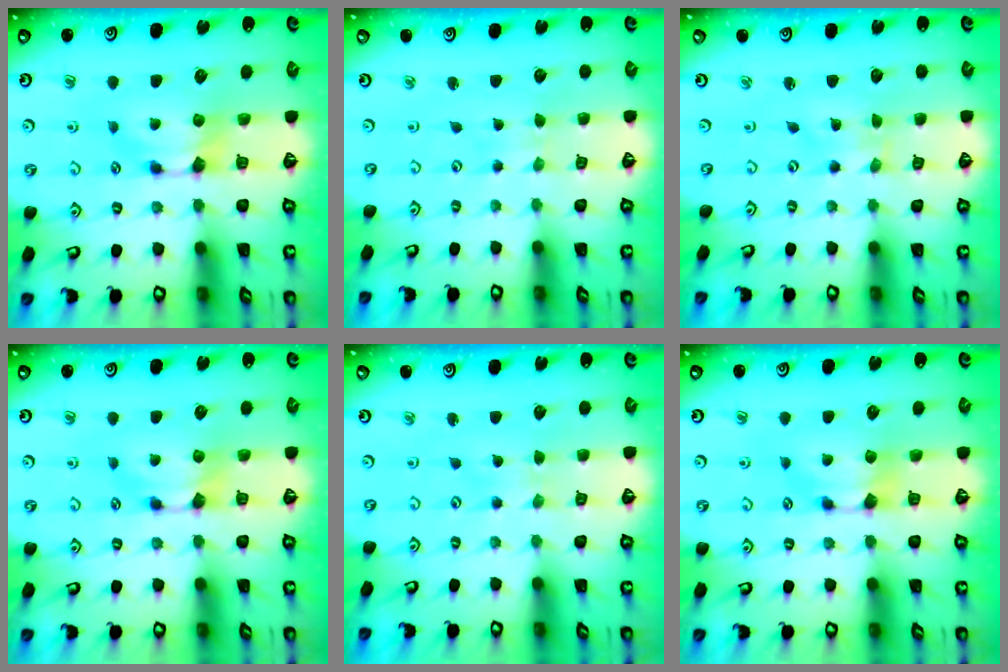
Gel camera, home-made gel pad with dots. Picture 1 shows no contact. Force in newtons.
{"total": 5.1, "press": 5.1, "slide": 0.2}
{"total": 5.9, "press": 5.8, "slide": 0.7}
{"total": 0.0}
{"total": 3.5, "press": 3.5, "slide": 0.1}
{"total": 0.0}